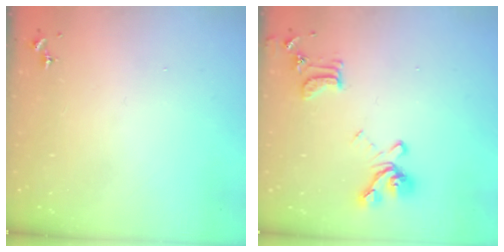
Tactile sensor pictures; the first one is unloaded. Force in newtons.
{"total": 15.5, "press": 15.4, "slide": 1.5}